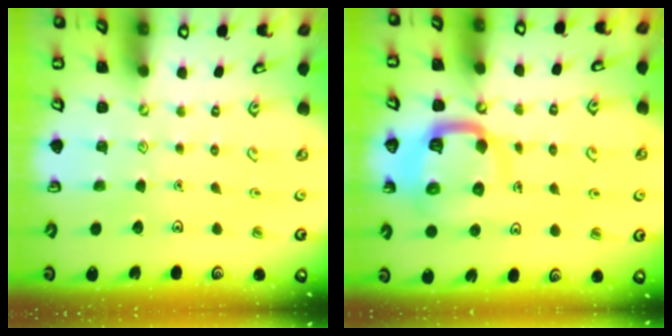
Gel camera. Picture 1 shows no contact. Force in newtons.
{"total": 10.8, "press": 10.8, "slide": 1.1}